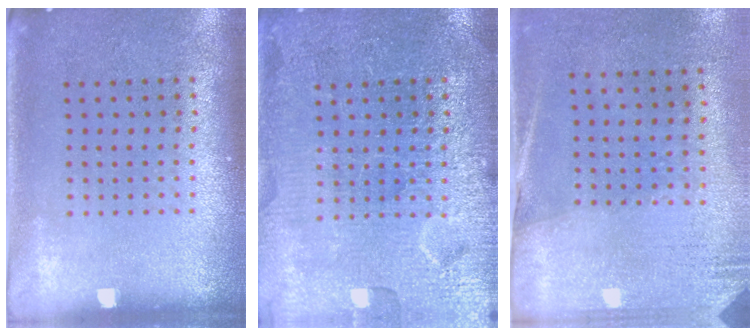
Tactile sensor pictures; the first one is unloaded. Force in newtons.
{"total": 4.0, "press": 4.0, "slide": 0.4}
{"total": 2.6, "press": 2.3, "slide": 1.4}